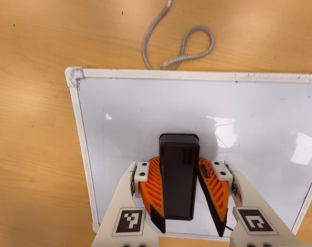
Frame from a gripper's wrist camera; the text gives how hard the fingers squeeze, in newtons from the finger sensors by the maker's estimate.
{"total": 13.8, "left": 16.2, "right": 11.4}